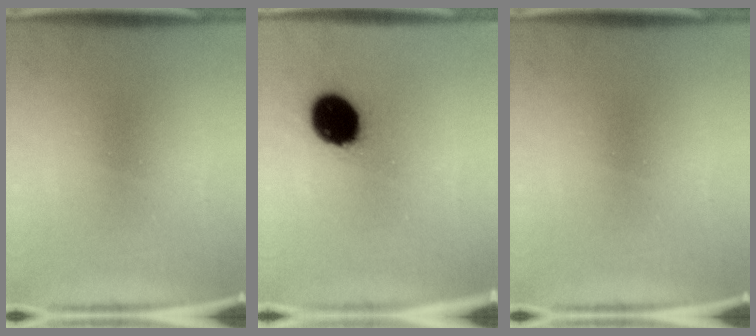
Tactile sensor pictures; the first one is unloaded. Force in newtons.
{"total": 14.3}
{"total": 0.0}